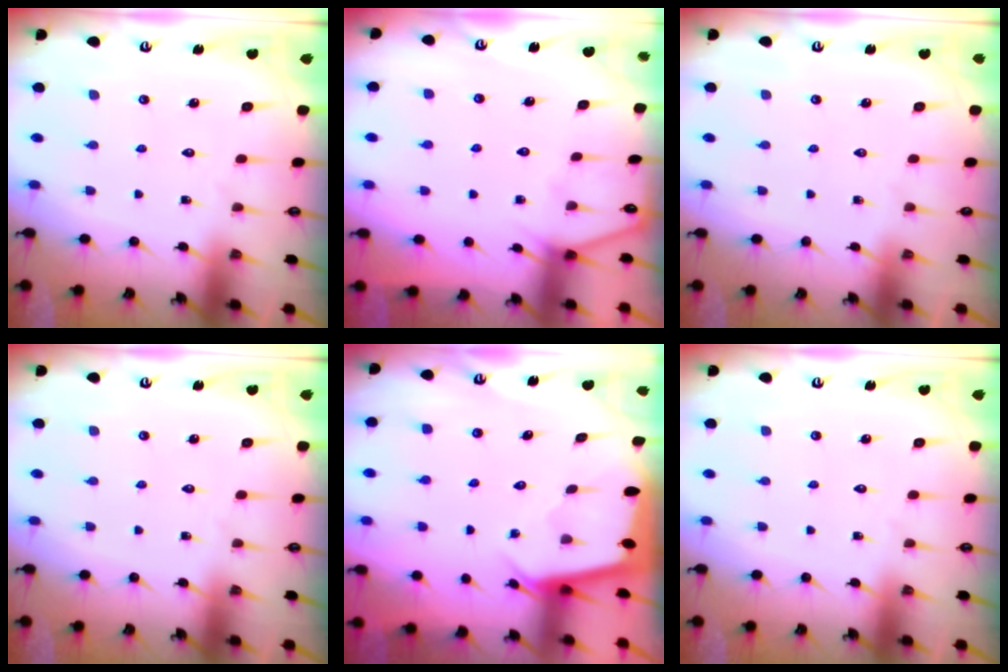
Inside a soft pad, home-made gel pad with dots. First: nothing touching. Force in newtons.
{"total": 2.4, "press": 2.3, "slide": 0.4}
{"total": 0.0}
{"total": 0.0}
{"total": 2.0, "press": 2.0, "slide": 0.2}
{"total": 0.0}